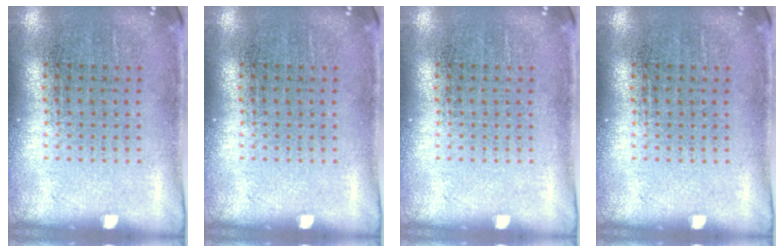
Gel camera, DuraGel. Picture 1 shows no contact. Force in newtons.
{"total": 0.0}
{"total": 0.0}
{"total": 0.0}